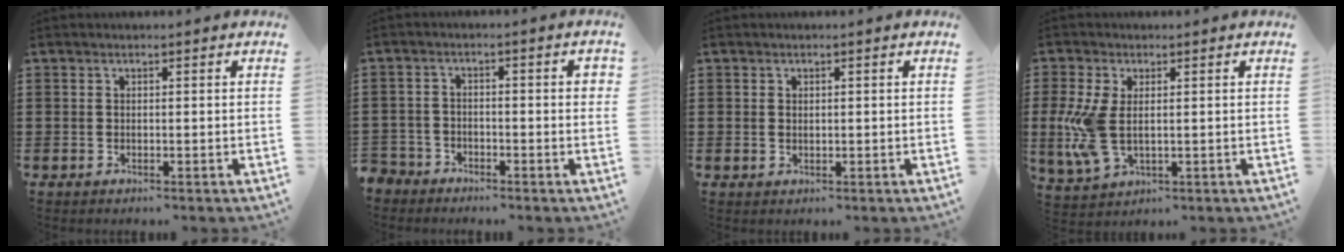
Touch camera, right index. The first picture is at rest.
{"total": 3.0, "force": [-2.7, 1.2, 0.6], "torque": [-0.021, 0.001, -0.061]}
{"total": 0.8, "force": [0.6, 0.6, 0.1], "torque": [-0.003, 0.005, 0.011]}
{"total": 7.5, "force": [0.3, 4.0, 6.3], "torque": [-0.150, -0.004, 0.003]}